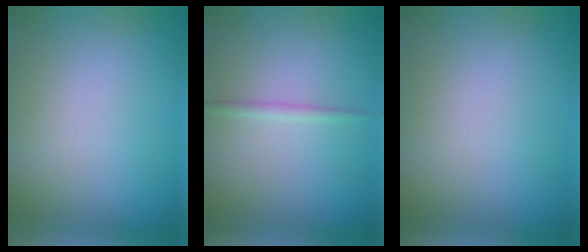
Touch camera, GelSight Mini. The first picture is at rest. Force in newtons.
{"total": 0.9, "press": 0.9, "slide": 0.0}
{"total": 0.0}